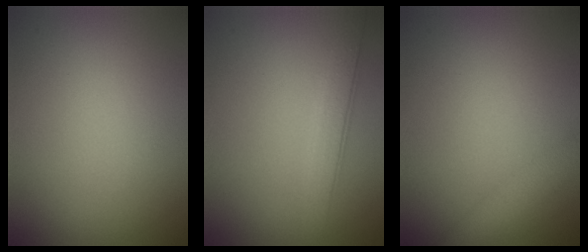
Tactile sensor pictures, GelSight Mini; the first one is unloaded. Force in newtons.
{"total": 3.0, "press": 3.0, "slide": 0.2}
{"total": 2.8, "press": 2.8, "slide": 0.2}